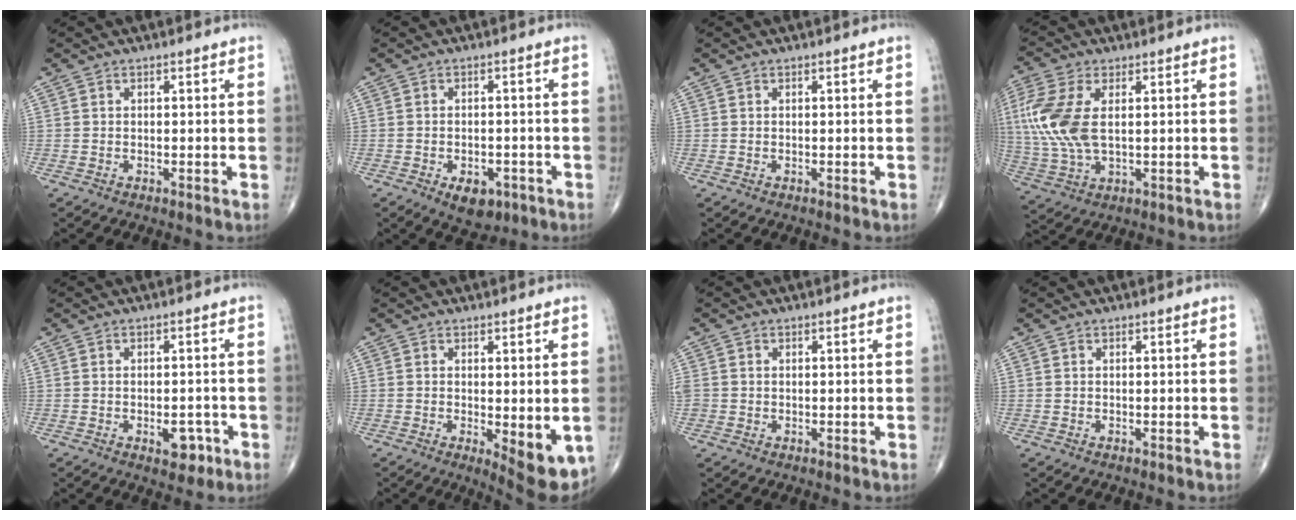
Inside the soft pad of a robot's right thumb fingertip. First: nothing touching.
{"total": 5.9, "force": [-2.9, 3.5, 3.7], "torque": [-0.038, 0.008, -0.036]}
{"total": 0.0}
{"total": 12.5, "force": [1.9, 6.6, 10.4], "torque": [-0.263, 0.000, 0.042]}
{"total": 4.2, "force": [-1.8, 2.3, 3.1], "torque": [-0.024, 0.007, -0.020]}
{"total": 8.2, "force": [-1.7, 2.8, 7.6], "torque": [-0.092, -0.023, -0.017]}
{"total": 1.7, "force": [-0.2, 1.5, 0.8], "torque": [-0.020, 0.005, -0.003]}
{"total": 0.0}